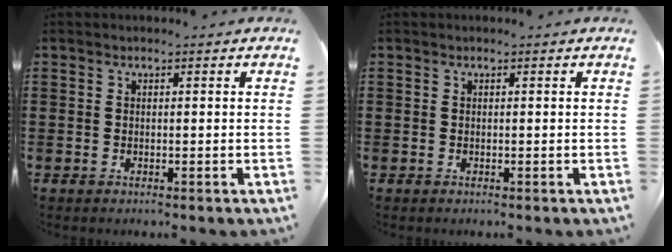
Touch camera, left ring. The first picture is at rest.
{"total": 0.0}